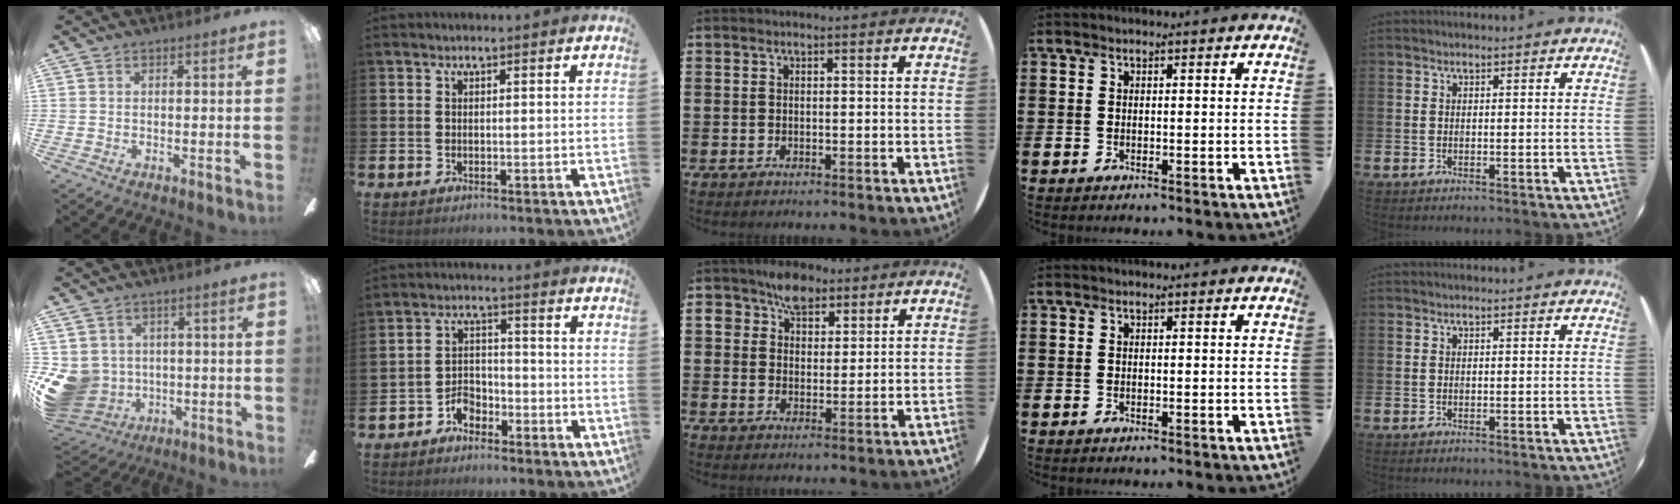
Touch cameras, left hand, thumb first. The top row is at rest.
{"thumb": {"total": 11.2, "force": [-1.1, 10.2, 4.5], "torque": [-0.126, 0.003, -0.014]}, "index": {"total": 3.5, "force": [-2.8, 1.9, 0.8], "torque": [-0.022, 0.008, -0.059]}, "middle": {"total": 5.6, "force": [4.0, 3.6, 1.5], "torque": [-0.029, 0.002, 0.072]}}